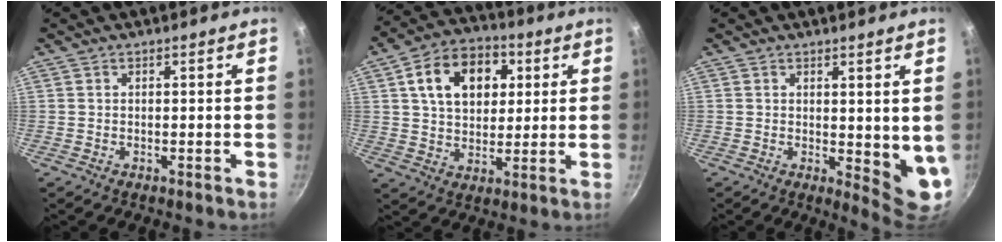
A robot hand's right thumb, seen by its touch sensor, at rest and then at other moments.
{"total": 14.6, "force": [4.3, 10.2, 9.6], "torque": [-0.122, 0.007, 0.062]}
{"total": 7.1, "force": [1.2, 2.9, 6.4], "torque": [-0.073, -0.024, 0.019]}